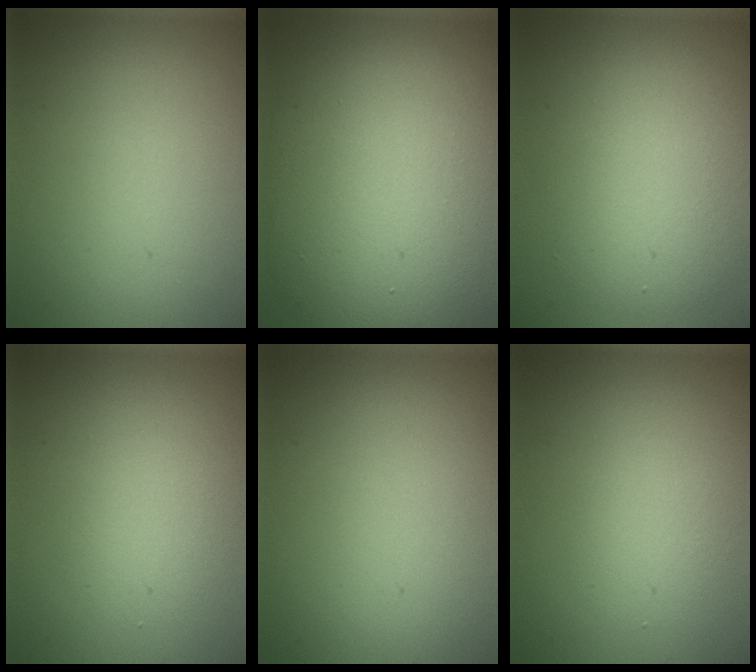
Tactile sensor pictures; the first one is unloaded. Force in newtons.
{"total": 13.7, "press": 13.7, "slide": 0.7}
{"total": 5.3, "press": 5.3, "slide": 0.2}
{"total": 2.6, "press": 2.6, "slide": 0.1}
{"total": 0.0}
{"total": 2.1, "press": 2.1, "slide": 0.1}